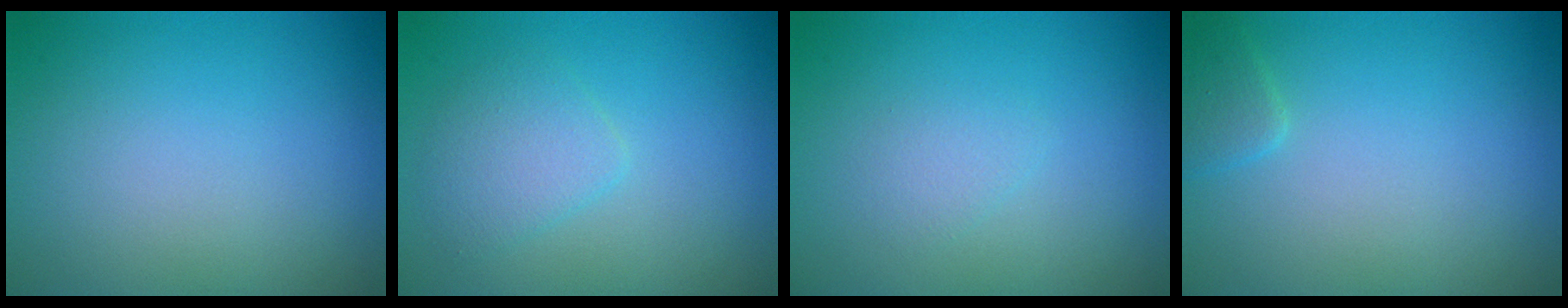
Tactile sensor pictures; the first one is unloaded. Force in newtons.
{"total": 2.3, "press": 2.3, "slide": 0.0}
{"total": 1.0, "press": 1.0, "slide": 0.0}
{"total": 1.4, "press": 1.4, "slide": 0.1}